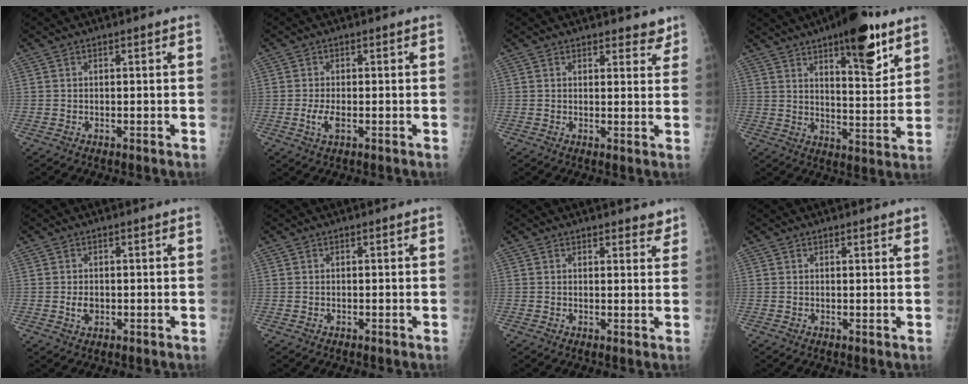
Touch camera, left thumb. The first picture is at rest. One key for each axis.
{"total": 2.9, "fx": -0.4, "fy": 1.3, "fz": 2.6, "tx": -0.059, "ty": -0.006, "tz": -0.010}
{"total": 3.9, "fx": 3.3, "fy": 1.7, "fz": 1.4, "tx": 0.013, "ty": -0.018, "tz": 0.039}
{"total": 15.8, "fx": 9.4, "fy": 4.9, "fz": 11.7, "tx": -0.135, "ty": -0.053, "tz": 0.137}
{"total": 2.1, "fx": -0.1, "fy": 1.5, "fz": 1.5, "tx": -0.022, "ty": -0.001, "tz": 0.002}
{"total": 0.0}
{"total": 3.5, "fx": 2.9, "fy": 1.3, "fz": 1.3, "tx": 0.009, "ty": -0.015, "tz": 0.034}
{"total": 2.0, "fx": 1.6, "fy": 0.4, "fz": 1.0, "tx": -0.007, "ty": -0.003, "tz": 0.021}